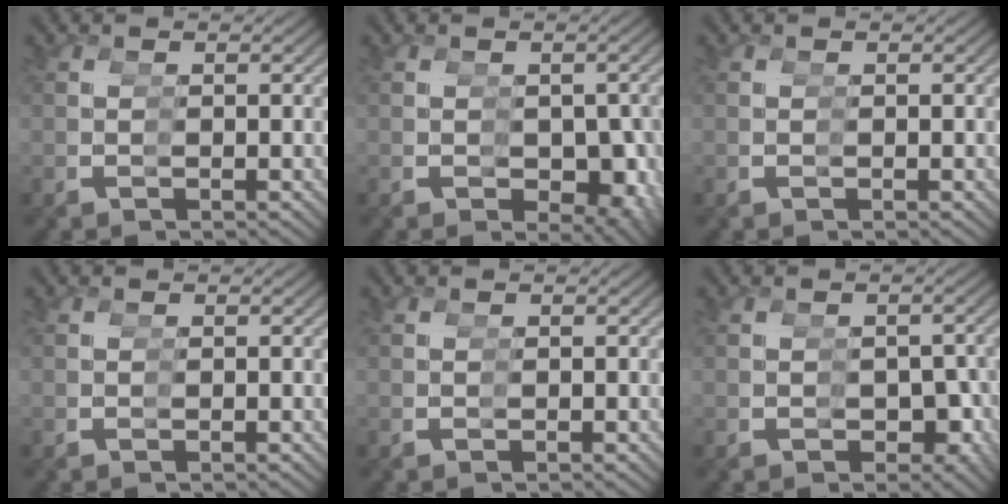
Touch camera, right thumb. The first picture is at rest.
{"total": 5.1, "force": [-0.9, 3.6, 3.6], "torque": [-0.046, -0.021, -0.001]}
{"total": 0.0}
{"total": 0.0}
{"total": 0.0}
{"total": 4.3, "force": [-0.9, 3.5, 2.3], "torque": [-0.027, -0.016, -0.003]}